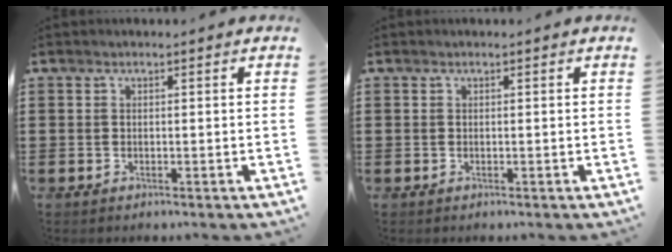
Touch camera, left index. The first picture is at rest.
{"total": 0.0}